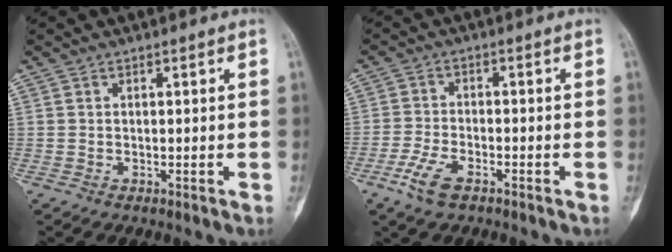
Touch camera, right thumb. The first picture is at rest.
{"total": 5.6, "force": [-3.5, 2.5, 3.7], "torque": [-0.087, 0.010, -0.066]}